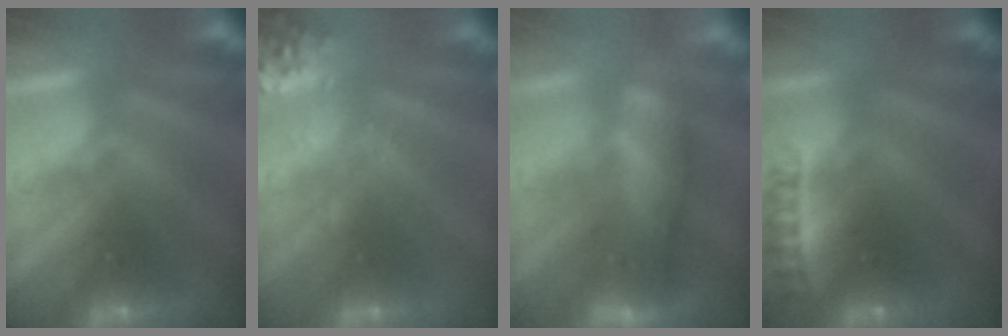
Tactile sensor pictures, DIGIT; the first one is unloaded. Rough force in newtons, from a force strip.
{"total": 2.7}
{"total": 5.8}
{"total": 2.4}